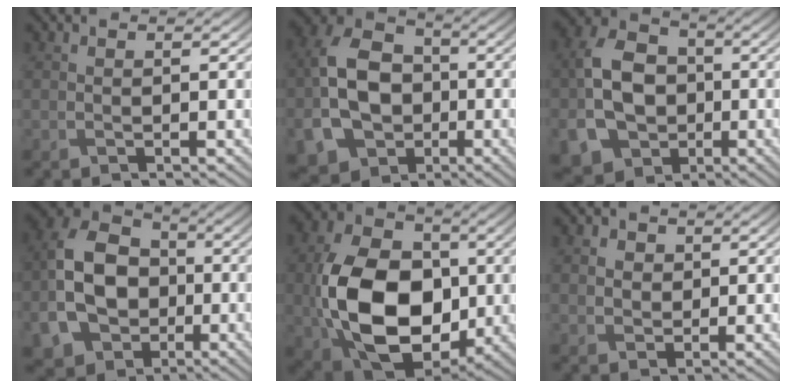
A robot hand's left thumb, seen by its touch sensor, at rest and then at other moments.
{"total": 13.6, "force": [-2.8, 10.8, 7.8], "torque": [-0.205, -0.032, -0.053]}
{"total": 12.4, "force": [-2.2, 10.1, 6.8], "torque": [-0.185, -0.036, -0.037]}
{"total": 14.0, "force": [-2.9, 10.8, 8.3], "torque": [-0.213, -0.029, -0.056]}
{"total": 16.7, "force": [-2.3, 11.6, 11.8], "torque": [-0.254, -0.022, -0.044]}
{"total": 2.5, "force": [0.8, 2.2, 0.8], "torque": [-0.028, -0.006, 0.012]}